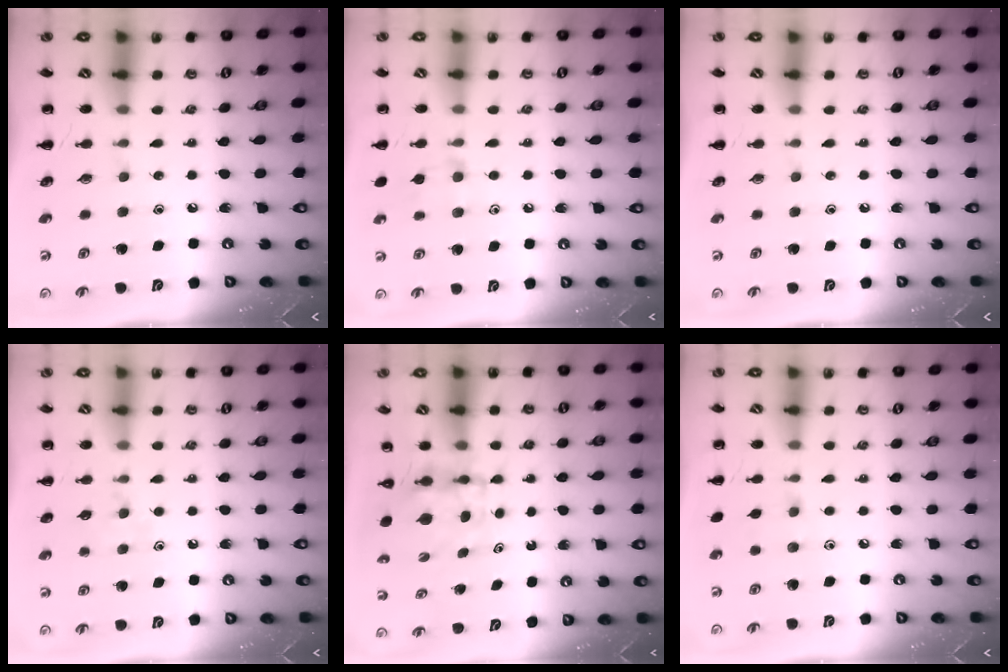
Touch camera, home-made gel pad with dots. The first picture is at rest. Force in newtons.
{"total": 7.5, "press": 7.2, "slide": 2.3}
{"total": 0.0}
{"total": 4.9, "press": 4.7, "slide": 1.5}
{"total": 4.0, "press": 3.9, "slide": 0.3}
{"total": 3.8, "press": 3.5, "slide": 1.3}